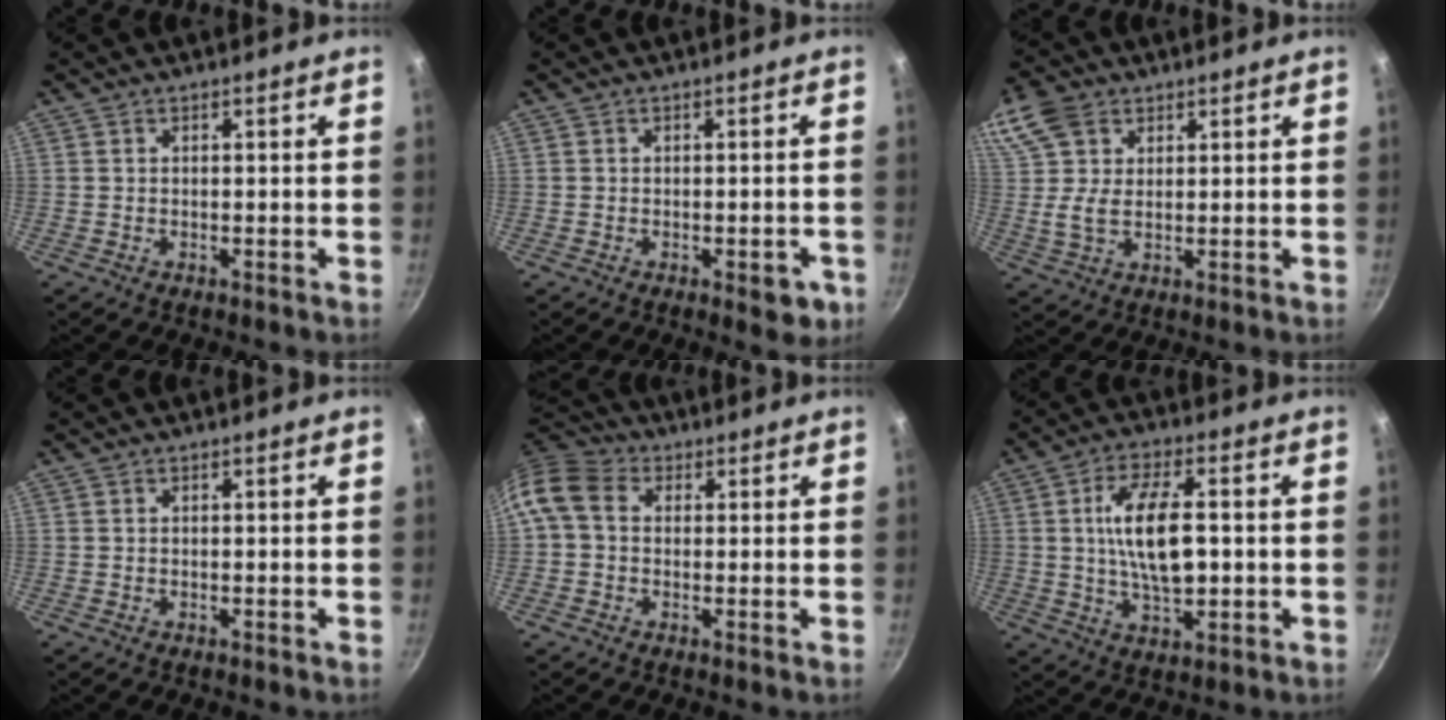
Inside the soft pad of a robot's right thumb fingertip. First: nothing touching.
{"total": 4.7, "force": [-1.9, 2.2, 3.7], "torque": [-0.027, 0.008, -0.020]}
{"total": 9.8, "force": [4.2, 6.6, 5.9], "torque": [-0.111, -0.002, 0.075]}
{"total": 0.0}
{"total": 8.9, "force": [1.0, 6.9, 5.5], "torque": [-0.105, 0.022, 0.001]}
{"total": 12.6, "force": [0.5, 5.7, 11.2], "torque": [-0.195, 0.011, 0.011]}